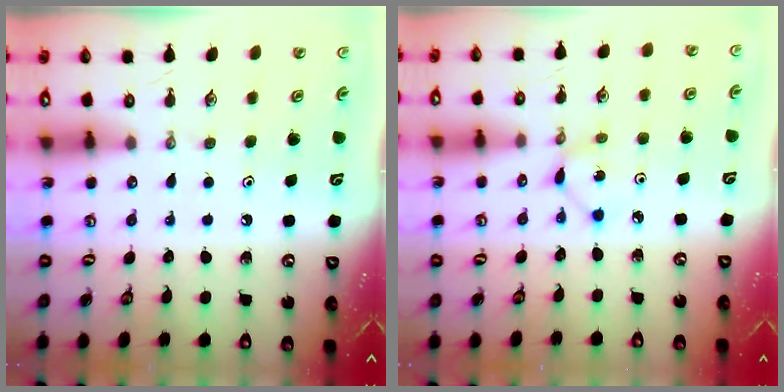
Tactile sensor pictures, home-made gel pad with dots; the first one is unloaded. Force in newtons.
{"total": 1.3, "press": 1.3, "slide": 0.0}